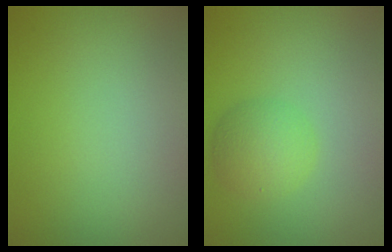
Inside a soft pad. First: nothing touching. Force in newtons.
{"total": 3.0, "press": 2.9, "slide": 0.2}